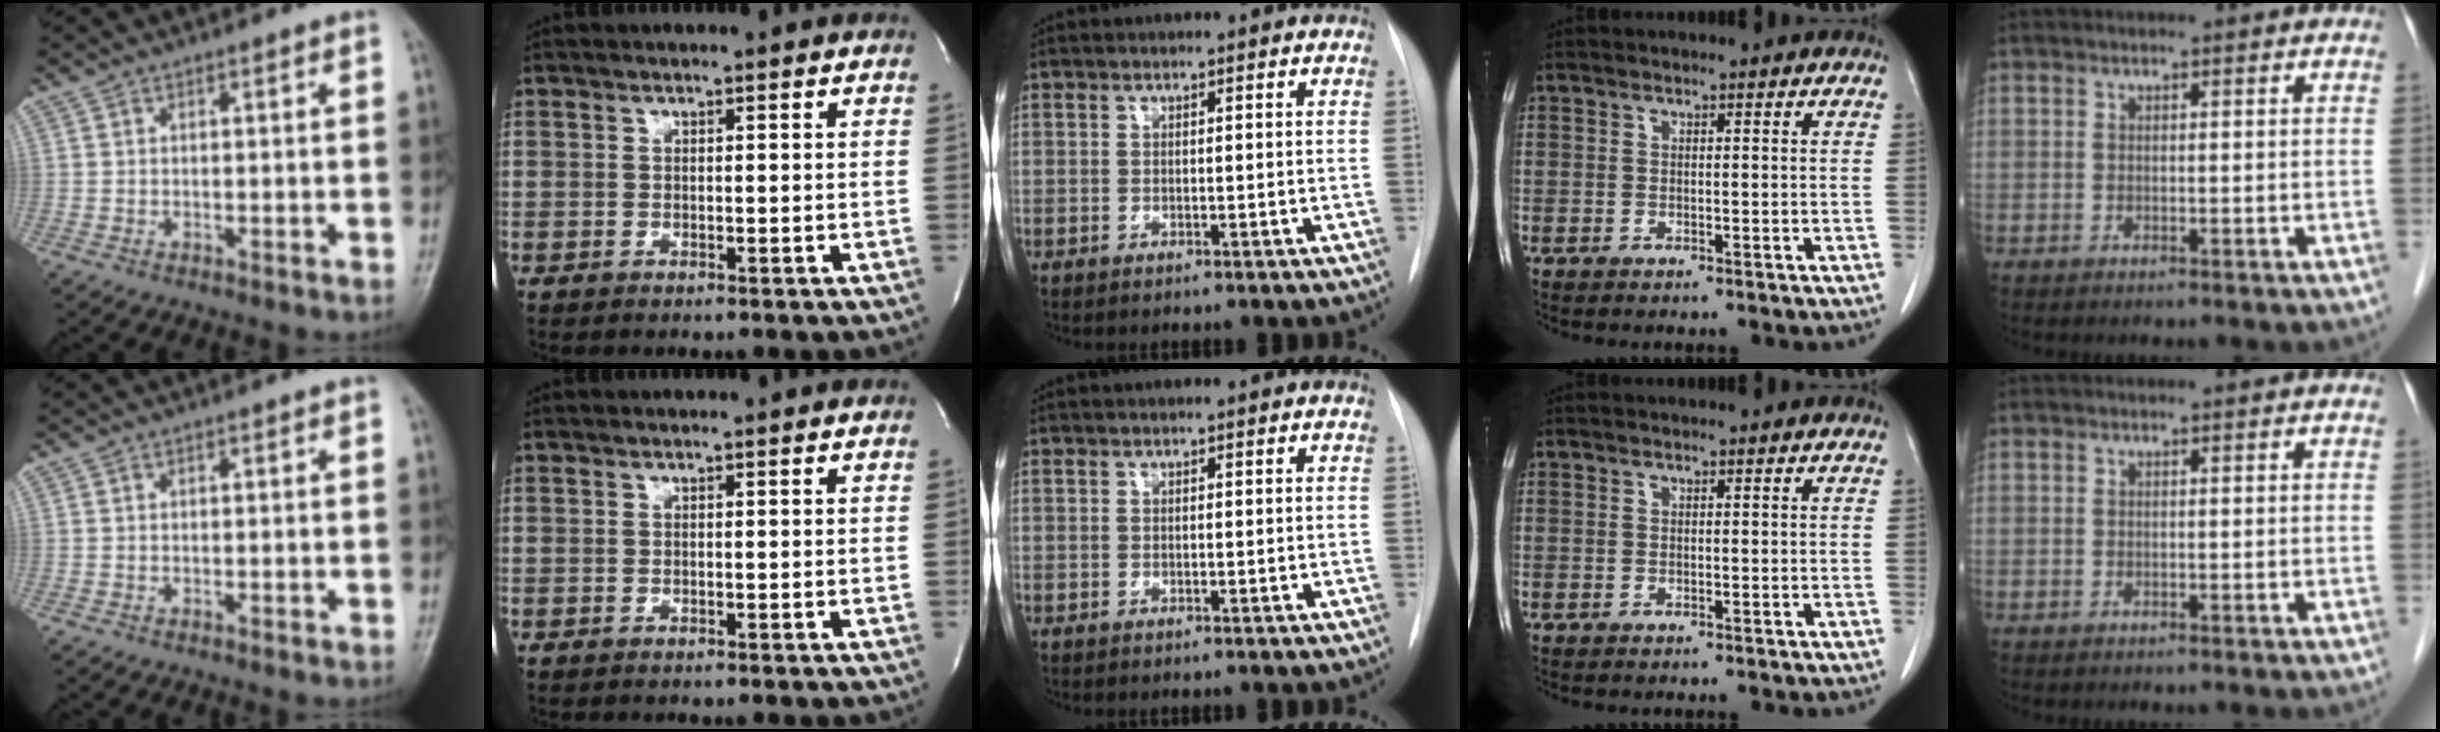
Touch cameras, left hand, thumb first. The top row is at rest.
{}